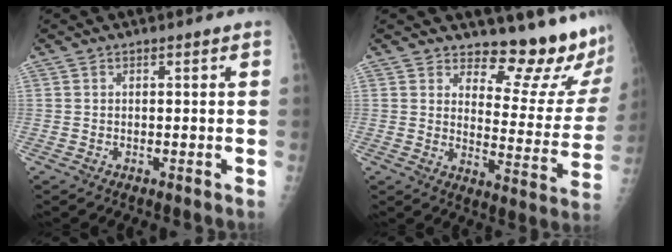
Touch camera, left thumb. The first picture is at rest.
{"total": 15.8, "force": [14.2, 4.1, 5.4], "torque": [-0.021, -0.158, 0.168]}